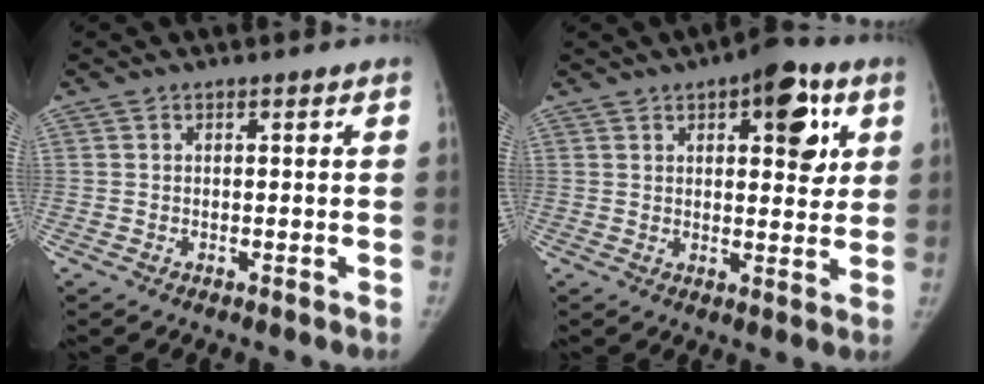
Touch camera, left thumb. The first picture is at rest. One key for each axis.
{"total": 11.3, "fx": 4.6, "fy": 5.1, "fz": 8.9, "tx": -0.076, "ty": -0.010, "tz": 0.055}